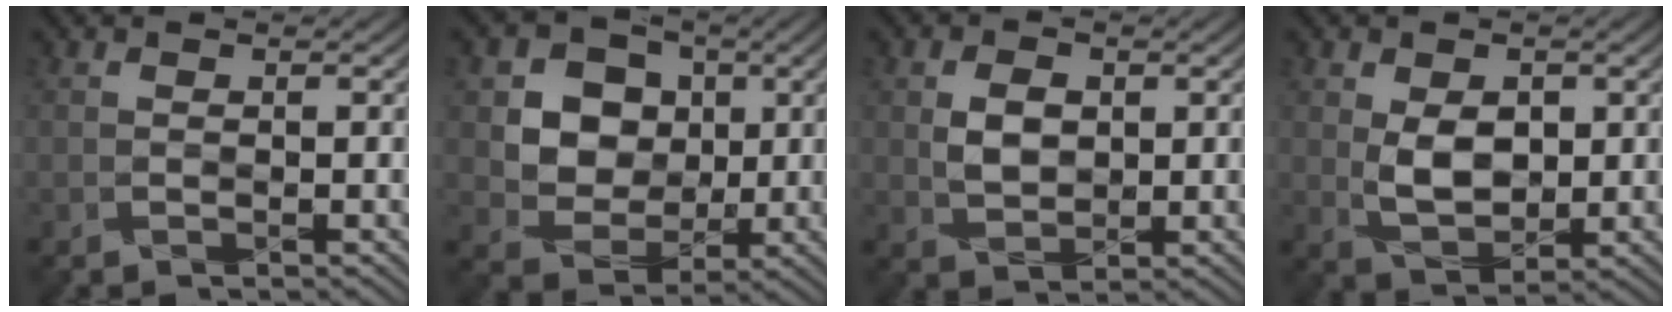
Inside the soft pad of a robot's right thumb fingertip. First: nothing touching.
{"total": 8.1, "force": [2.1, 7.2, 3.1], "torque": [-0.088, -0.003, 0.046]}
{"total": 3.5, "force": [0.8, 2.6, 2.2], "torque": [-0.048, -0.003, 0.017]}
{"total": 4.8, "force": [0.6, 3.3, 3.3], "torque": [-0.067, -0.009, 0.021]}